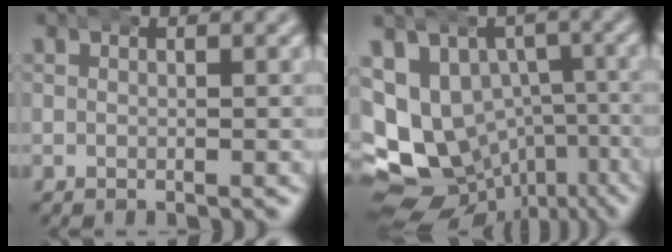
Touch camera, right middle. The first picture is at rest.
{"total": 17.6, "force": [-3.9, 15.4, 7.4], "torque": [-0.173, -0.077, -0.054]}